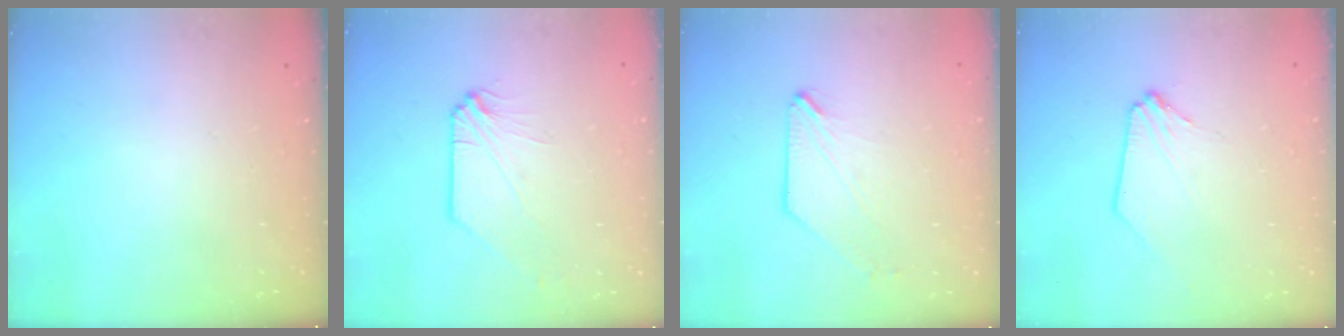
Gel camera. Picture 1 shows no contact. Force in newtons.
{"total": 0.7, "press": 0.7, "slide": 0.0}
{"total": 0.7, "press": 0.7, "slide": 0.1}
{"total": 0.7, "press": 0.7, "slide": 0.0}